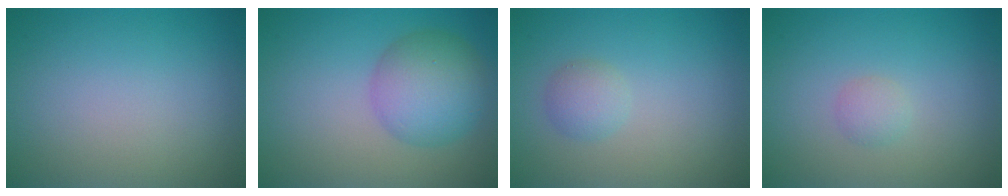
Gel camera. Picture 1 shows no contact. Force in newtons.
{"total": 5.7, "press": 5.7, "slide": 0.1}
{"total": 1.7, "press": 1.7, "slide": 0.1}
{"total": 1.1, "press": 1.1, "slide": 0.1}